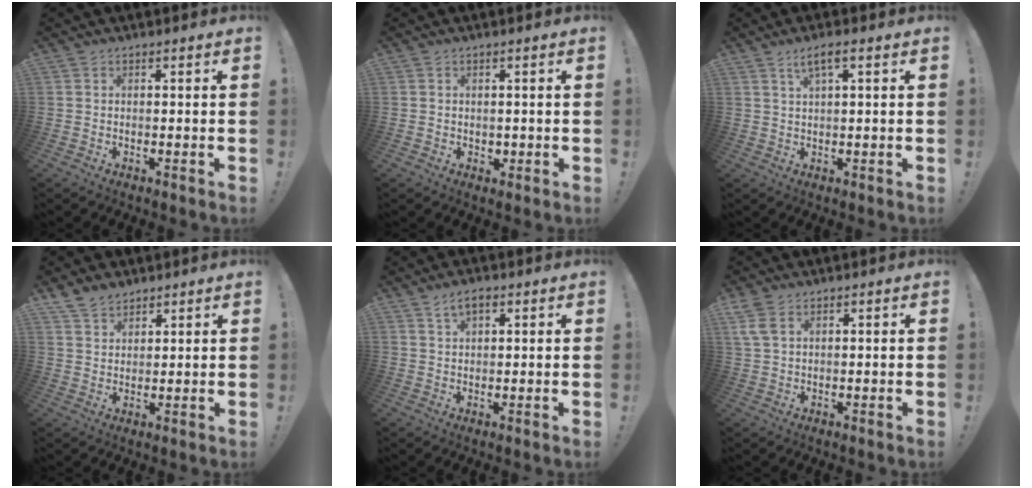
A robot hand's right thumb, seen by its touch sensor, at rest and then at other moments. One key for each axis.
{"total": 1.5, "fx": 0.5, "fy": 1.3, "fz": 0.4, "tx": 0.002, "ty": -0.002, "tz": 0.009}
{"total": 3.9, "fx": 1.8, "fy": 0.6, "fz": 3.4, "tx": -0.062, "ty": -0.002, "tz": 0.028}
{"total": 5.9, "fx": 4.8, "fy": 3.1, "fz": 1.4, "tx": -0.022, "ty": -0.030, "tz": 0.092}
{"total": 4.0, "fx": 2.1, "fy": 2.0, "fz": 2.8, "tx": -0.042, "ty": -0.003, "tz": 0.037}
{"total": 4.9, "fx": 2.6, "fy": 2.5, "fz": 3.3, "tx": -0.081, "ty": 0.000, "tz": 0.051}